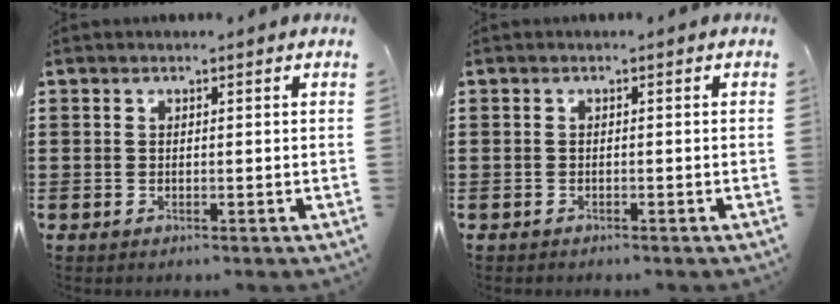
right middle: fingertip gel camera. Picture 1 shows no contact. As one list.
[{"total": 0.7, "force": [-0.6, 0.2, -0.3], "torque": [0.003, 0.001, -0.012]}]